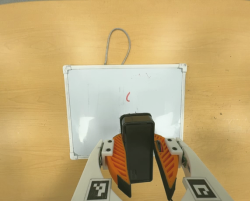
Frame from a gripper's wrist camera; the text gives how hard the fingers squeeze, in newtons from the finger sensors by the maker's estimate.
{"total": 10.9, "left": 11.2, "right": 10.6}